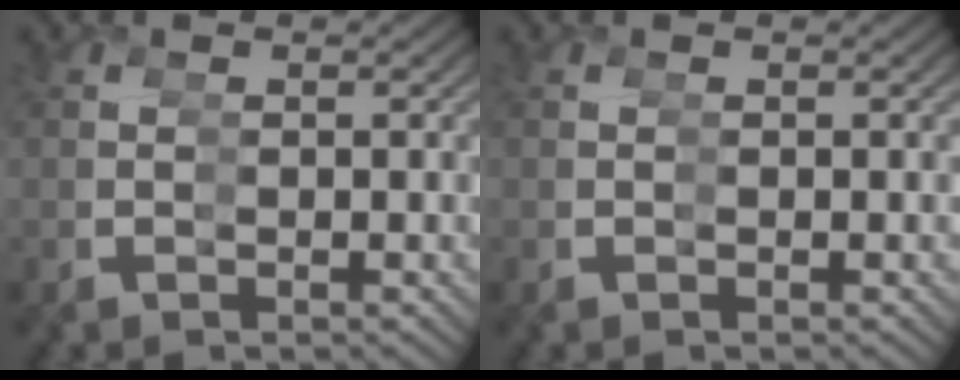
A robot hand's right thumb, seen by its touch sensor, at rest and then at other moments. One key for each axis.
{"total": 0.0}